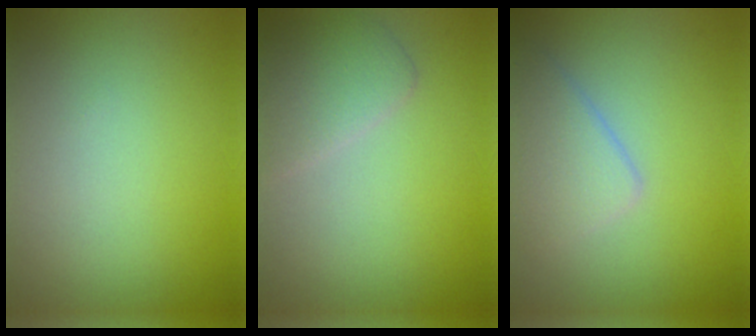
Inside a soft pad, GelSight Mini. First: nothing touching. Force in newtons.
{"total": 2.7, "press": 2.7, "slide": 0.1}
{"total": 3.2, "press": 3.2, "slide": 0.1}